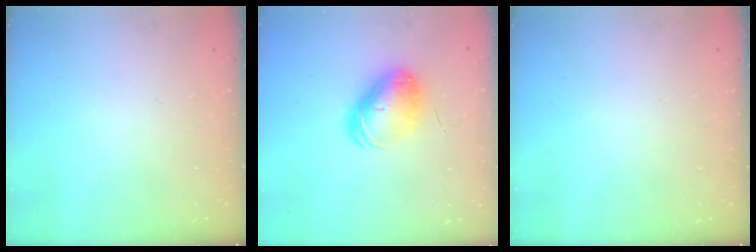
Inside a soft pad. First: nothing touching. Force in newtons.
{"total": 9.7, "press": 9.6, "slide": 1.8}
{"total": 0.0}